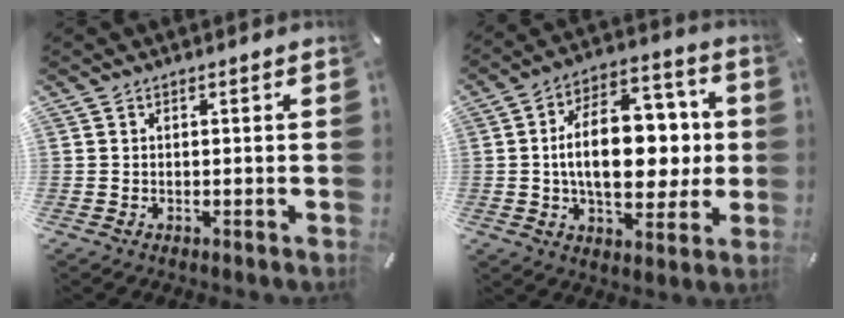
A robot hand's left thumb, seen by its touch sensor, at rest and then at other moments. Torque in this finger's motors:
{"motor_torque": [0.41, 1.43, 1.73, -0.84, 0.67]}